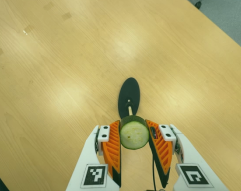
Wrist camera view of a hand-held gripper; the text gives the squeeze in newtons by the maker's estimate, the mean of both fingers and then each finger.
{"total": 10.9, "left": 10.4, "right": 11.5}